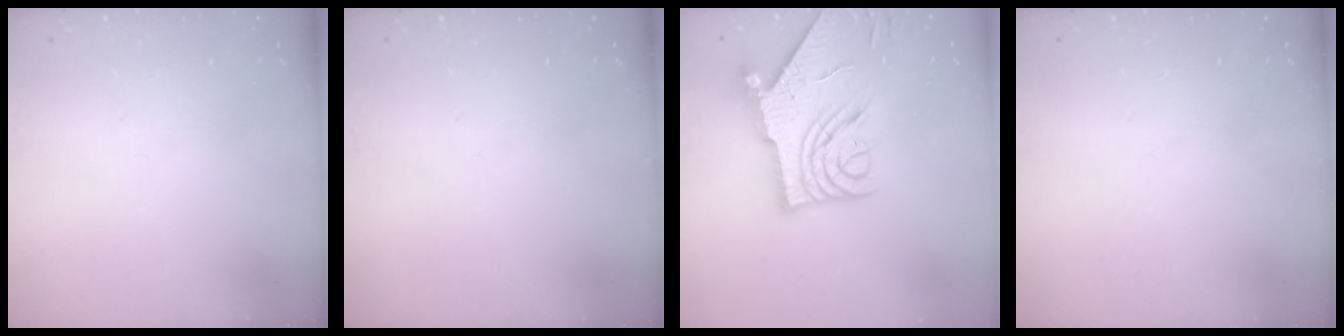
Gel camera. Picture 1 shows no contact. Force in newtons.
{"total": 0.0}
{"total": 14.4, "press": 14.4, "slide": 1.3}
{"total": 0.0}